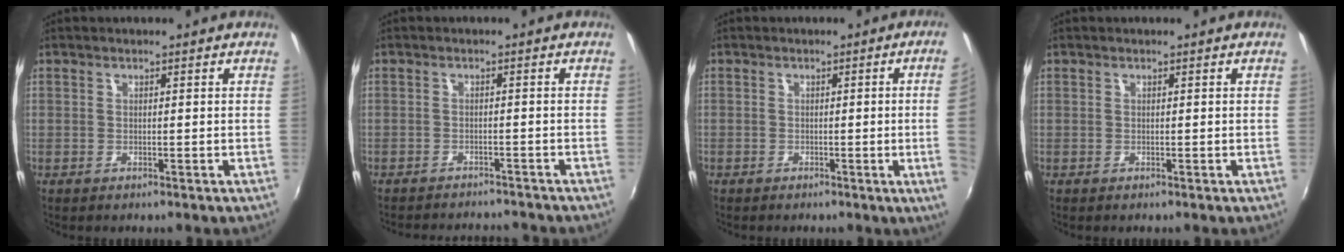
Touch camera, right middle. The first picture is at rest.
{"total": 8.7, "force": [-8.1, 1.5, 2.7], "torque": [-0.069, -0.010, -0.113]}
{"total": 5.6, "force": [-0.2, -1.9, 5.3], "torque": [-0.077, -0.011, 0.000]}
{"total": 0.0}